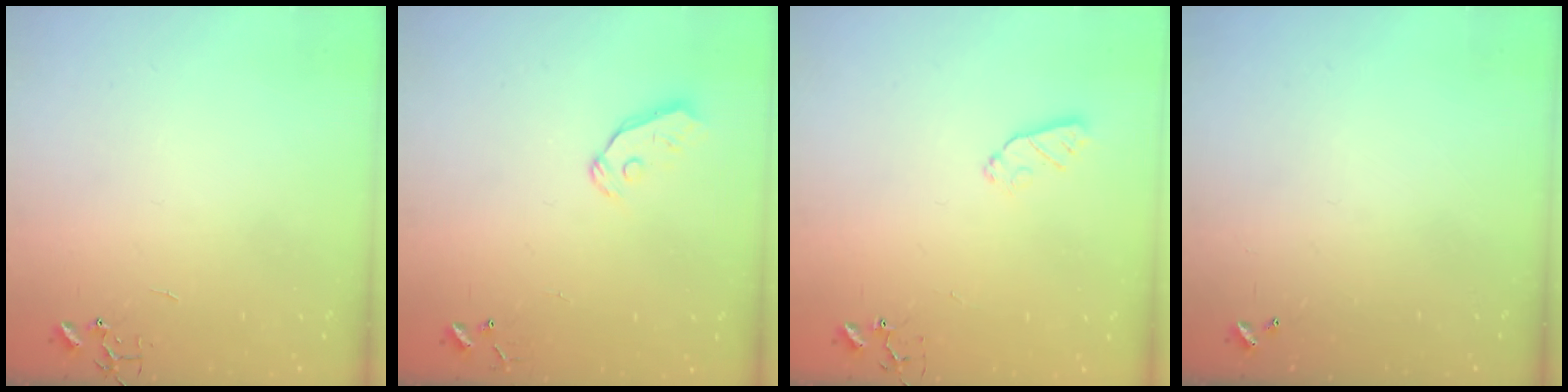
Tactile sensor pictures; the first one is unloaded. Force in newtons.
{"total": 5.3, "press": 5.3, "slide": 0.4}
{"total": 5.5, "press": 5.4, "slide": 1.1}
{"total": 0.0}